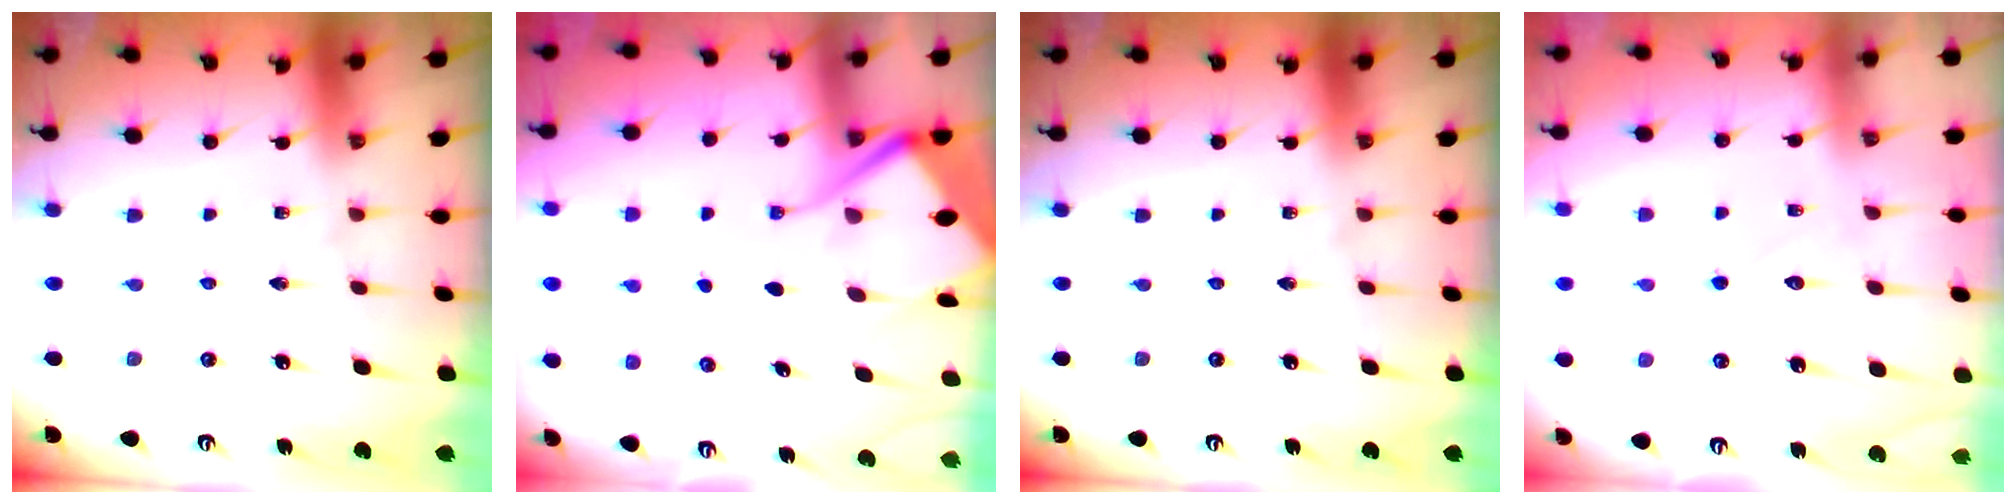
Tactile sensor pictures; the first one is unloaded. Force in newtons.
{"total": 8.9, "press": 8.8, "slide": 0.7}
{"total": 0.0}
{"total": 6.6, "press": 6.6, "slide": 0.5}